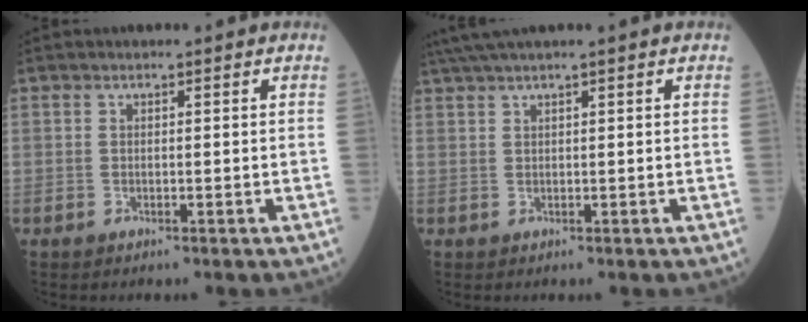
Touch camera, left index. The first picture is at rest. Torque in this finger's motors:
{"motor_torque": [0.40, -0.53, 0.22, 0.10]}